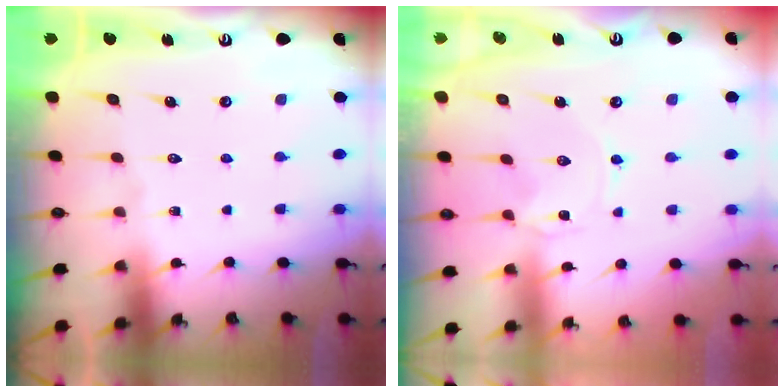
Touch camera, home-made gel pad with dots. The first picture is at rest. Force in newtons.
{"total": 0.0}